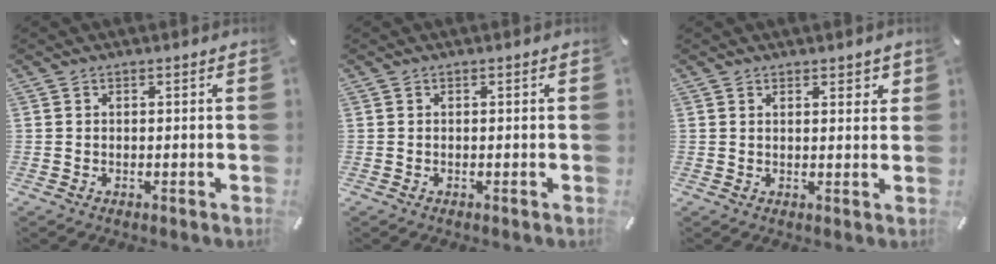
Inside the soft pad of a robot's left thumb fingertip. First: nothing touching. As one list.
[{"total": 0.0}, {"total": 2.2, "force": [1.6, 1.1, 1.1], "torque": [-0.007, -0.005, 0.026]}]